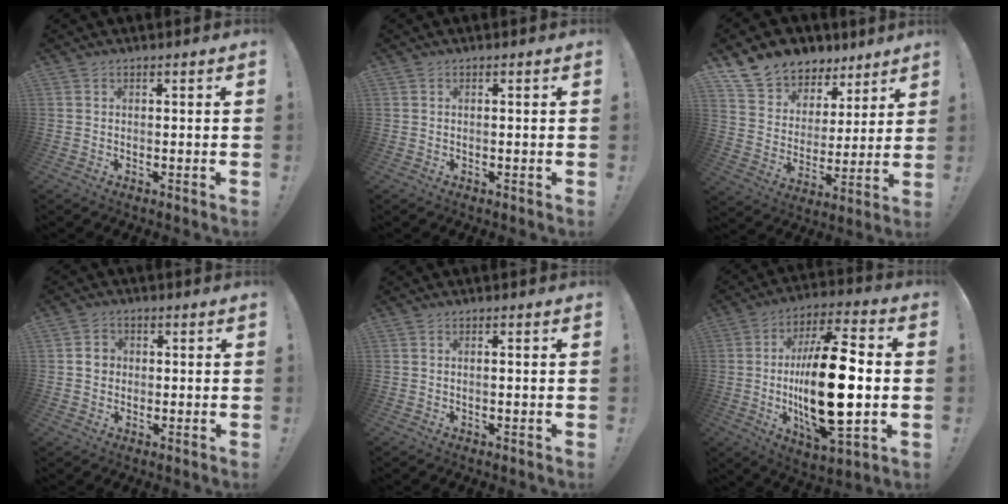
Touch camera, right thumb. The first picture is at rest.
{"total": 0.0}
{"total": 11.0, "force": [8.4, 6.9, 1.8], "torque": [-0.043, -0.066, 0.161]}
{"total": 4.1, "force": [0.1, 3.8, 1.5], "torque": [-0.009, 0.002, -0.001]}
{"total": 0.8, "force": [-0.3, 0.0, 0.8], "torque": [-0.011, -0.002, -0.006]}
{"total": 25.3, "force": [-1.7, 8.8, 23.6], "torque": [-0.428, -0.003, -0.031]}